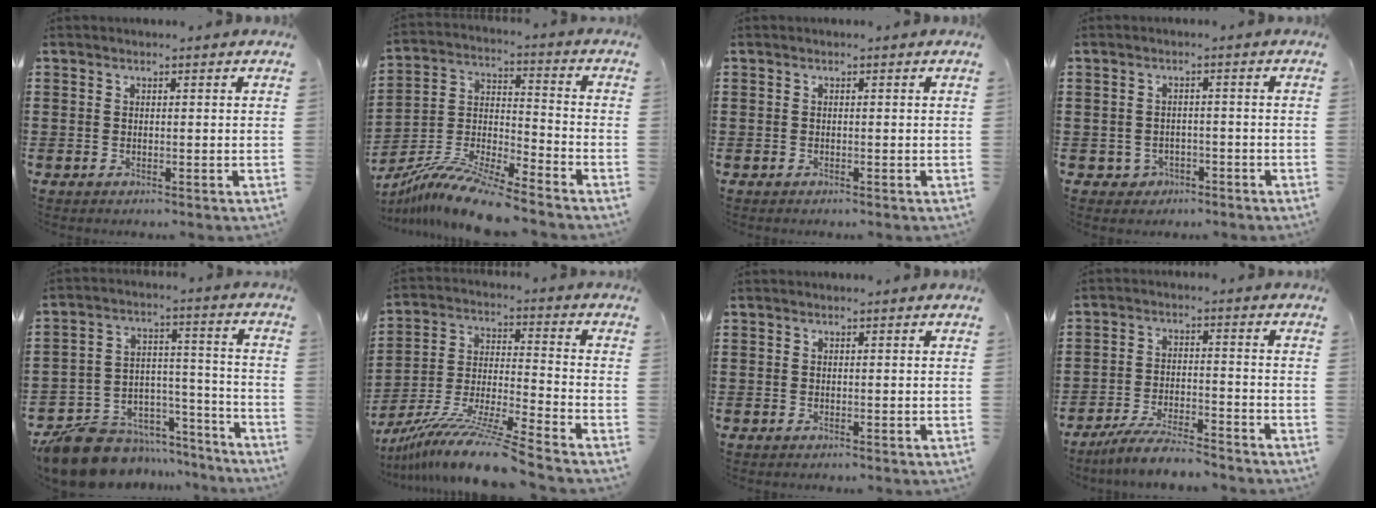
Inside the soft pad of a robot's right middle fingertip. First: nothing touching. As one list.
[{"total": 11.1, "force": [-10.2, 0.1, 4.2], "torque": [-0.079, 0.013, -0.201]}, {"total": 0.0}, {"total": 1.9, "force": [-1.4, 1.2, 0.2], "torque": [-0.012, 0.000, -0.032]}, {"total": 10.2, "force": [-9.1, 4.3, 1.7], "torque": [-0.048, 0.031, -0.172]}, {"total": 11.9, "force": [-10.3, -0.6, 5.9], "torque": [-0.121, -0.002, -0.203]}, {"total": 0.0}, {"total": 5.8, "force": [-5.4, 0.3, 2.1], "torque": [-0.047, -0.005, -0.103]}]